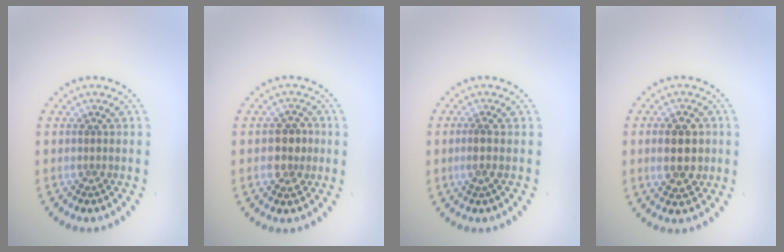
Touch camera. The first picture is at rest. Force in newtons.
{"total": 2.7, "press": 2.7, "slide": 0.4}
{"total": 0.9, "press": 0.7, "slide": 0.6}
{"total": 4.7, "press": 4.7, "slide": 0.3}